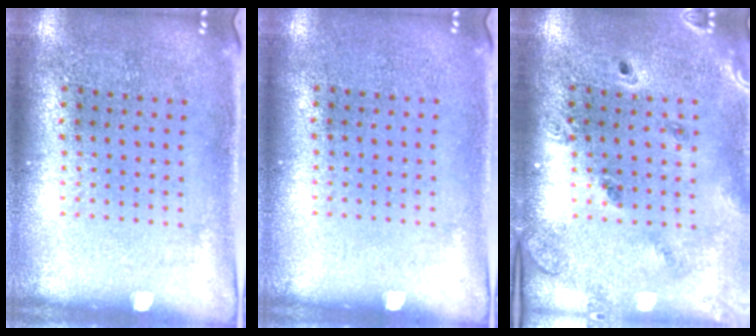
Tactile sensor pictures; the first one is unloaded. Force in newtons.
{"total": 0.0}
{"total": 1.3, "press": 1.3, "slide": 0.2}